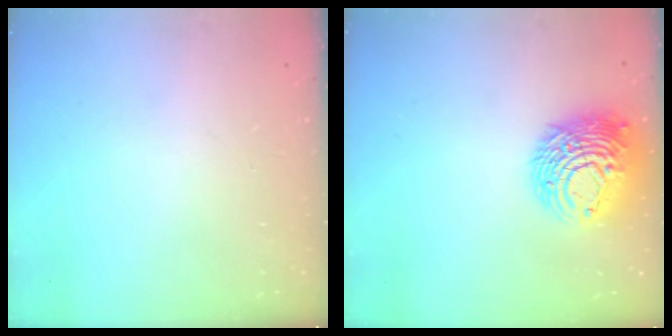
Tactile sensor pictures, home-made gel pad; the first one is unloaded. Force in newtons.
{"total": 13.8, "press": 13.7, "slide": 1.8}